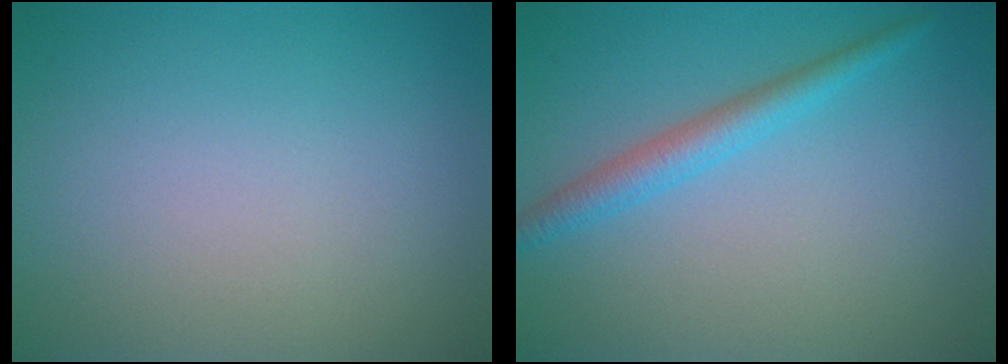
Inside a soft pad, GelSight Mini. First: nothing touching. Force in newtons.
{"total": 2.5, "press": 2.5, "slide": 0.1}